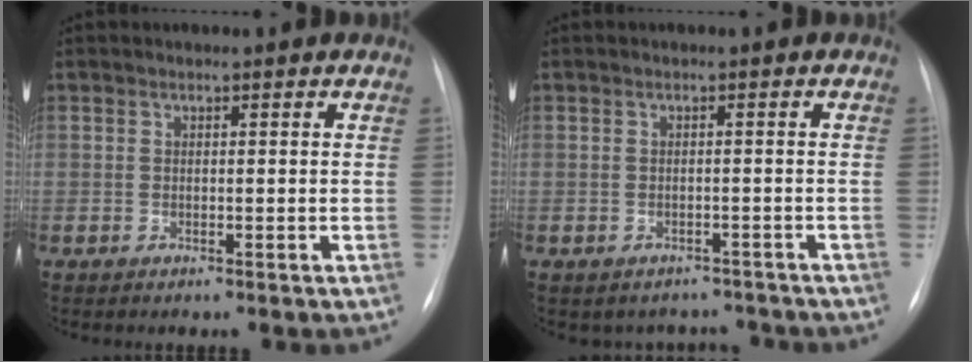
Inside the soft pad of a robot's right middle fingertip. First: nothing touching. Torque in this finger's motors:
{"motor_torque": [0.04, -0.40, 0.03, 0.00]}